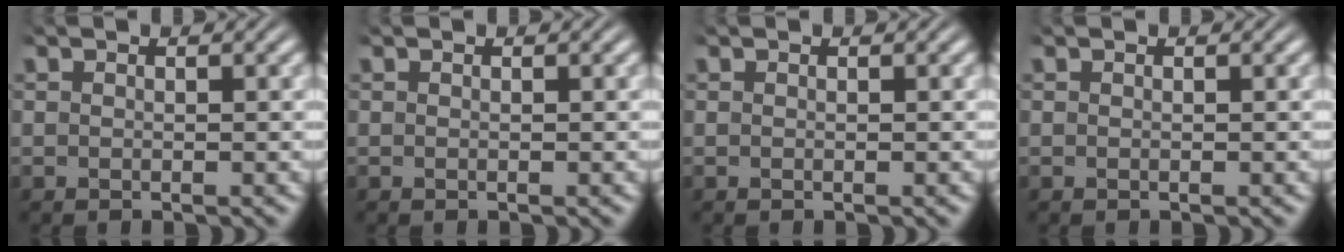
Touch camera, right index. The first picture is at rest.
{"total": 0.0}
{"total": 0.0}
{"total": 0.0}